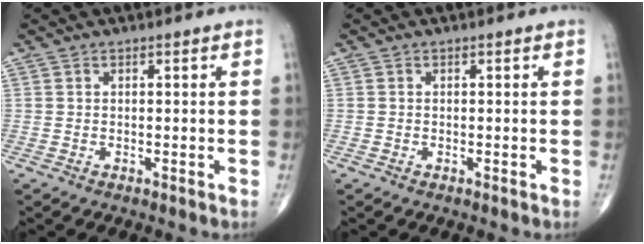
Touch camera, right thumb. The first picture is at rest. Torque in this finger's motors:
{"motor_torque": [0.35, 0.15, 0.12, 0.02, 0.01]}